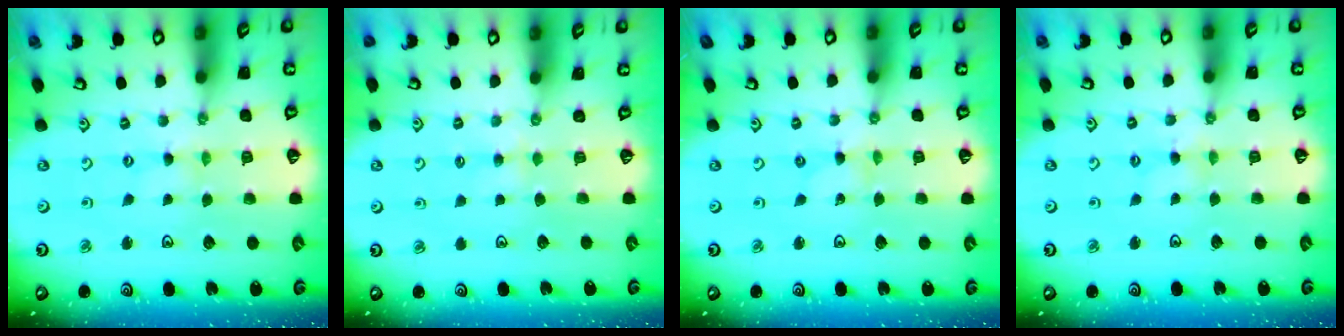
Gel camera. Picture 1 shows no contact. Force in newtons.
{"total": 3.0, "press": 3.0, "slide": 0.5}
{"total": 0.0}
{"total": 1.0, "press": 1.0, "slide": 0.2}